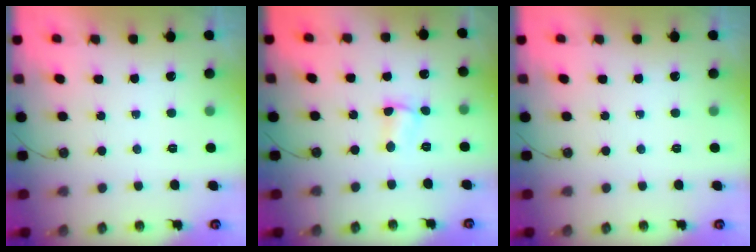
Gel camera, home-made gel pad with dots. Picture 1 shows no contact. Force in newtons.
{"total": 1.8, "press": 1.7, "slide": 0.5}
{"total": 0.0}